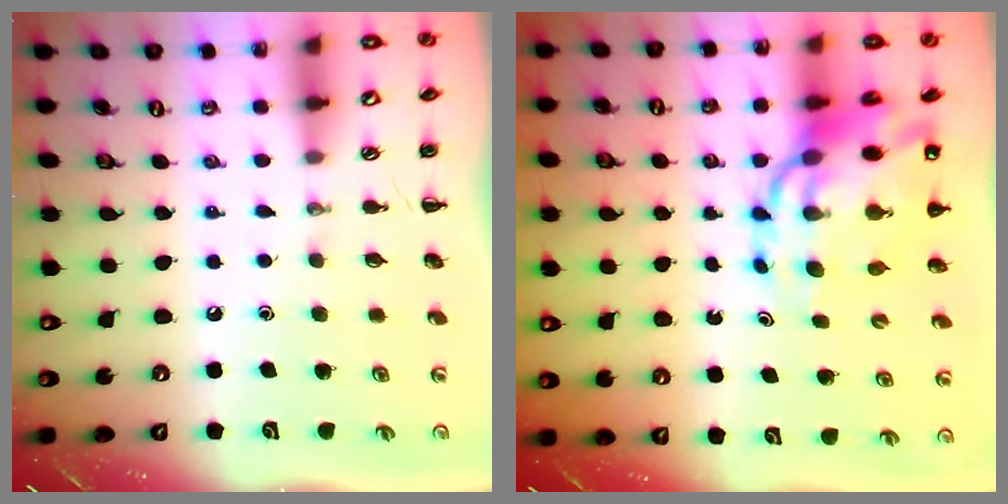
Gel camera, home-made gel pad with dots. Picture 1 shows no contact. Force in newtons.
{"total": 16.1, "press": 15.4, "slide": 4.6}